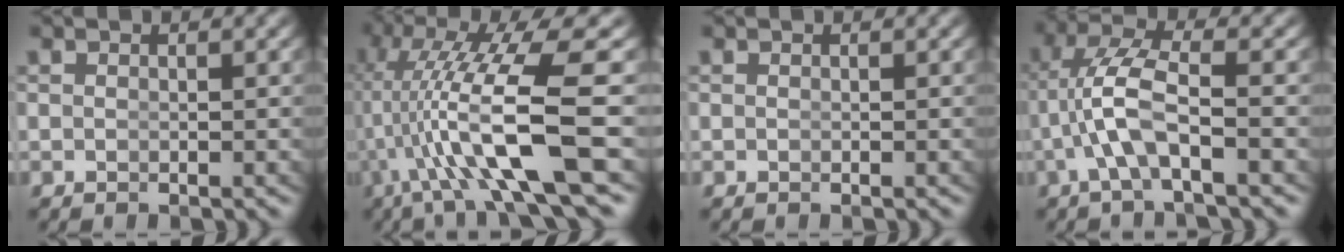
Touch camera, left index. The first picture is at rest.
{"total": 9.3, "force": [-0.3, 2.9, 8.8], "torque": [-0.169, -0.009, 0.003]}
{"total": 0.0}
{"total": 4.1, "force": [0.0, 1.0, 4.0], "torque": [-0.089, -0.003, 0.000]}